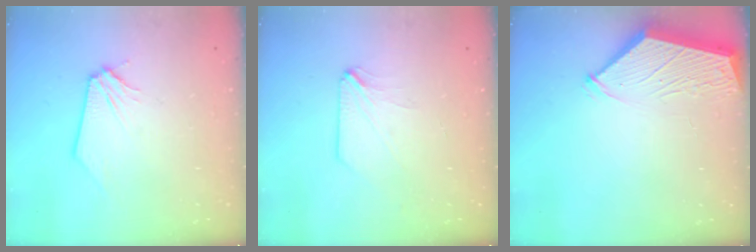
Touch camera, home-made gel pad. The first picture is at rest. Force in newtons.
{"total": 0.0}
{"total": 3.0, "press": 3.0, "slide": 0.3}